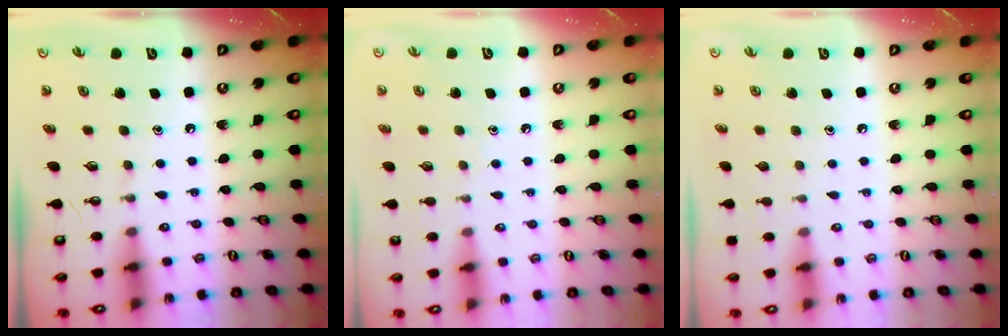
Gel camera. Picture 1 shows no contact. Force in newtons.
{"total": 3.0, "press": 2.9, "slide": 0.4}
{"total": 0.0}